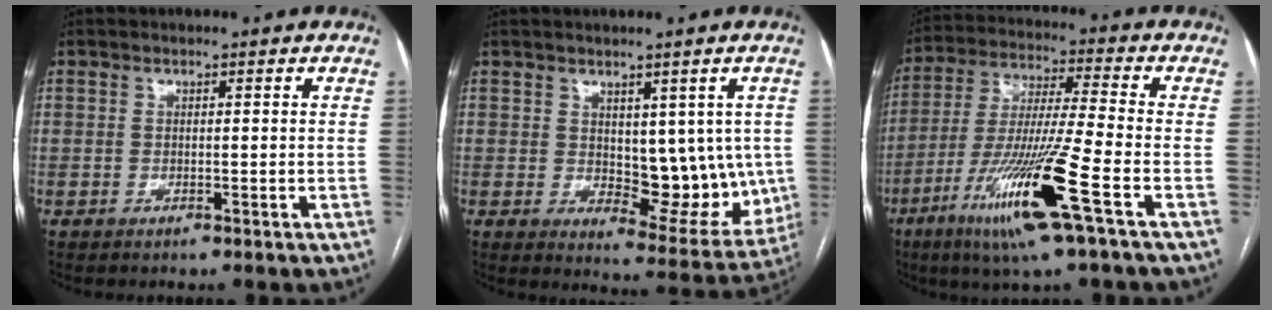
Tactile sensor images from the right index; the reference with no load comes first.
{"total": 10.8, "force": [0.8, 5.7, 9.1], "torque": [-0.097, -0.004, 0.028]}
{"total": 16.3, "force": [-7.3, -0.5, 14.6], "torque": [-0.301, -0.030, -0.137]}